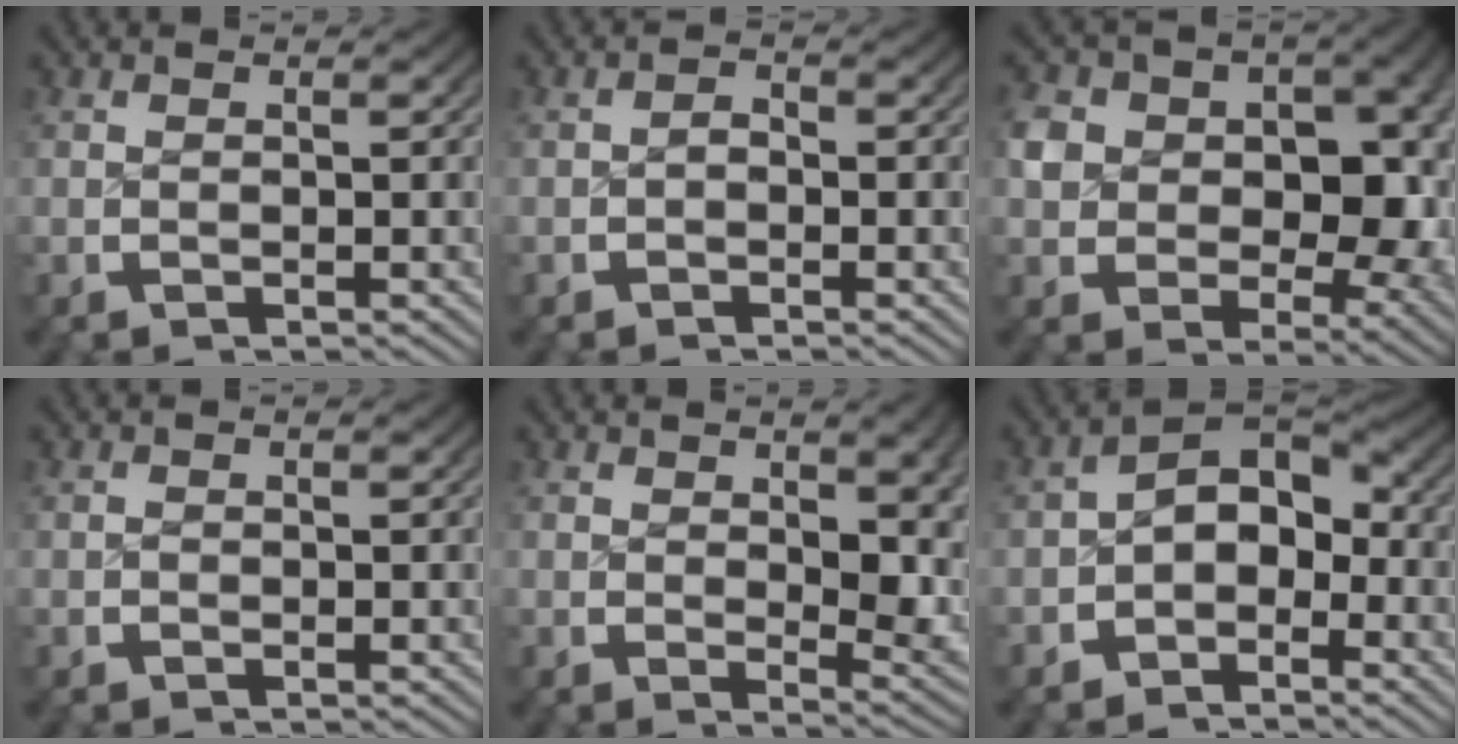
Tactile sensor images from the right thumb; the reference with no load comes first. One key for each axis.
{"total": 1.0, "fx": -0.6, "fy": 0.6, "fz": 0.5, "tx": -0.009, "ty": -0.001, "tz": -0.012}
{"total": 13.0, "fx": 1.0, "fy": 9.6, "fz": 8.7, "tx": -0.149, "ty": -0.041, "tz": 0.032}
{"total": 0.0}
{"total": 4.3, "fx": 0.9, "fy": 2.0, "fz": 3.7, "tx": -0.039, "ty": -0.017, "tz": 0.021}
{"total": 6.6, "fx": -1.2, "fy": 4.5, "fz": 4.6, "tx": -0.079, "ty": -0.017, "tz": -0.016}